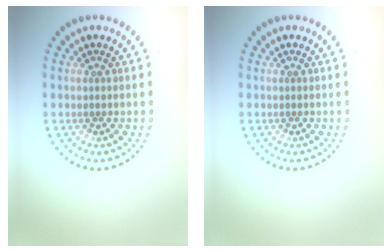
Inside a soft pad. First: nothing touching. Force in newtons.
{"total": 0.0}